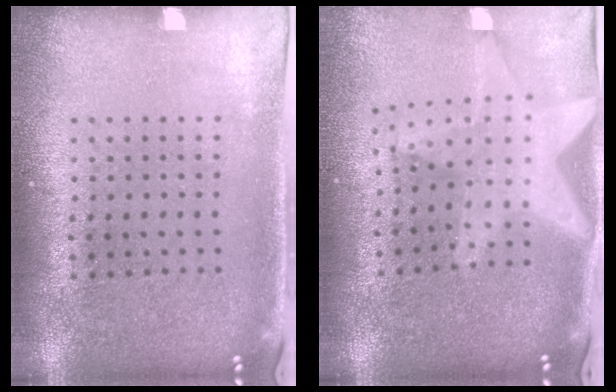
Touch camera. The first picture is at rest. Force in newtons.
{"total": 2.2, "press": 1.8, "slide": 1.2}